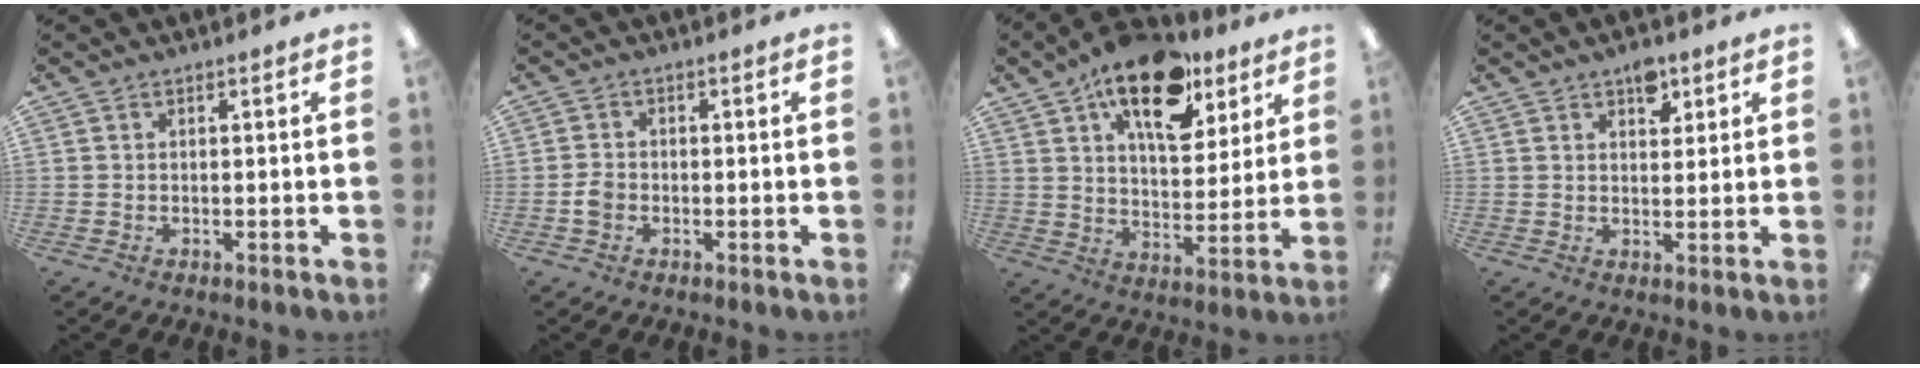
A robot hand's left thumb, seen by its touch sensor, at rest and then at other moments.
{"total": 2.8, "force": [-0.8, 2.2, 1.5], "torque": [-0.026, 0.007, -0.016]}
{"total": 18.6, "force": [11.9, 8.7, 11.2], "torque": [-0.165, -0.057, 0.201]}
{"total": 5.5, "force": [3.4, 3.2, 3.0], "torque": [-0.026, -0.013, 0.054]}